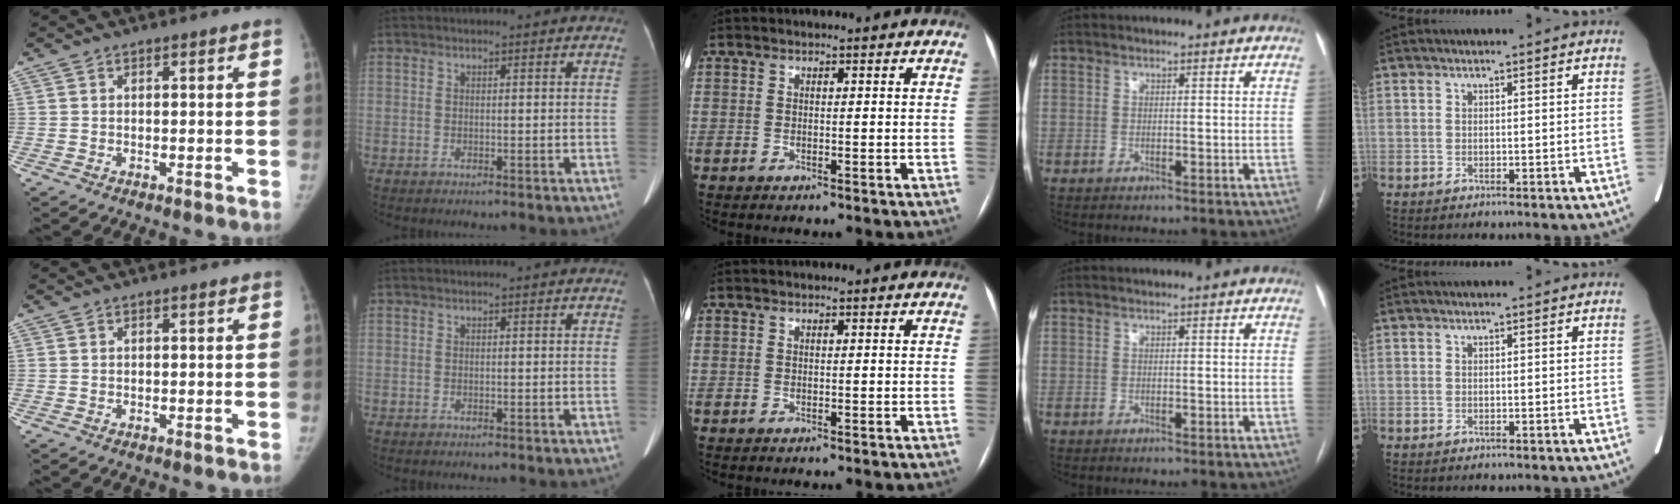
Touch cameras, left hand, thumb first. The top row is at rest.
{}